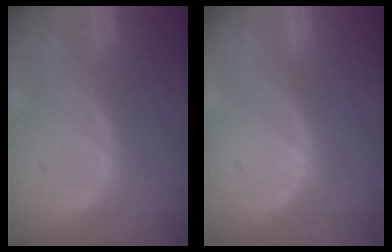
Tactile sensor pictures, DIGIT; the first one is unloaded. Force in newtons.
{"total": 0.0}